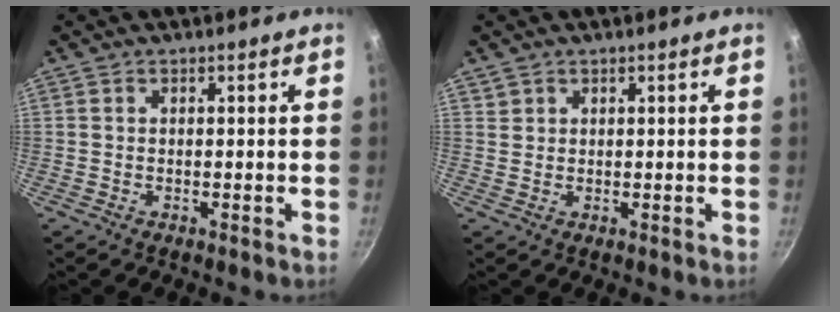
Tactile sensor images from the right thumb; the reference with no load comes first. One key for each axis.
{"total": 1.3, "fx": 0.9, "fy": 1.0, "fz": 0.1, "tx": 0.008, "ty": 0.008, "tz": 0.016}